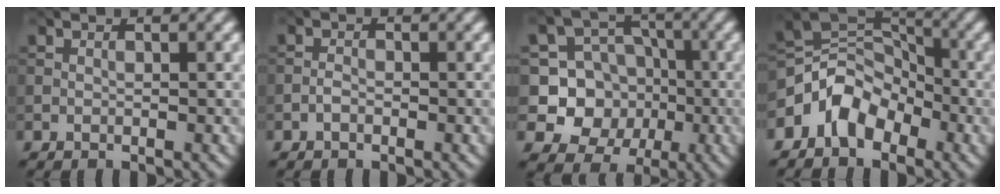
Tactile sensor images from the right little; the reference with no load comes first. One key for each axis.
{"total": 0.8, "fx": -0.5, "fy": 0.4, "fz": 0.5, "tx": -0.010, "ty": 0.001, "tz": -0.013}
{"total": 7.5, "fx": -1.2, "fy": 7.1, "fz": 2.3, "tx": -0.022, "ty": 0.003, "tz": -0.048}
{"total": 5.5, "fx": -3.0, "fy": 3.8, "fz": 2.6, "tx": -0.032, "ty": 0.010, "tz": -0.068}